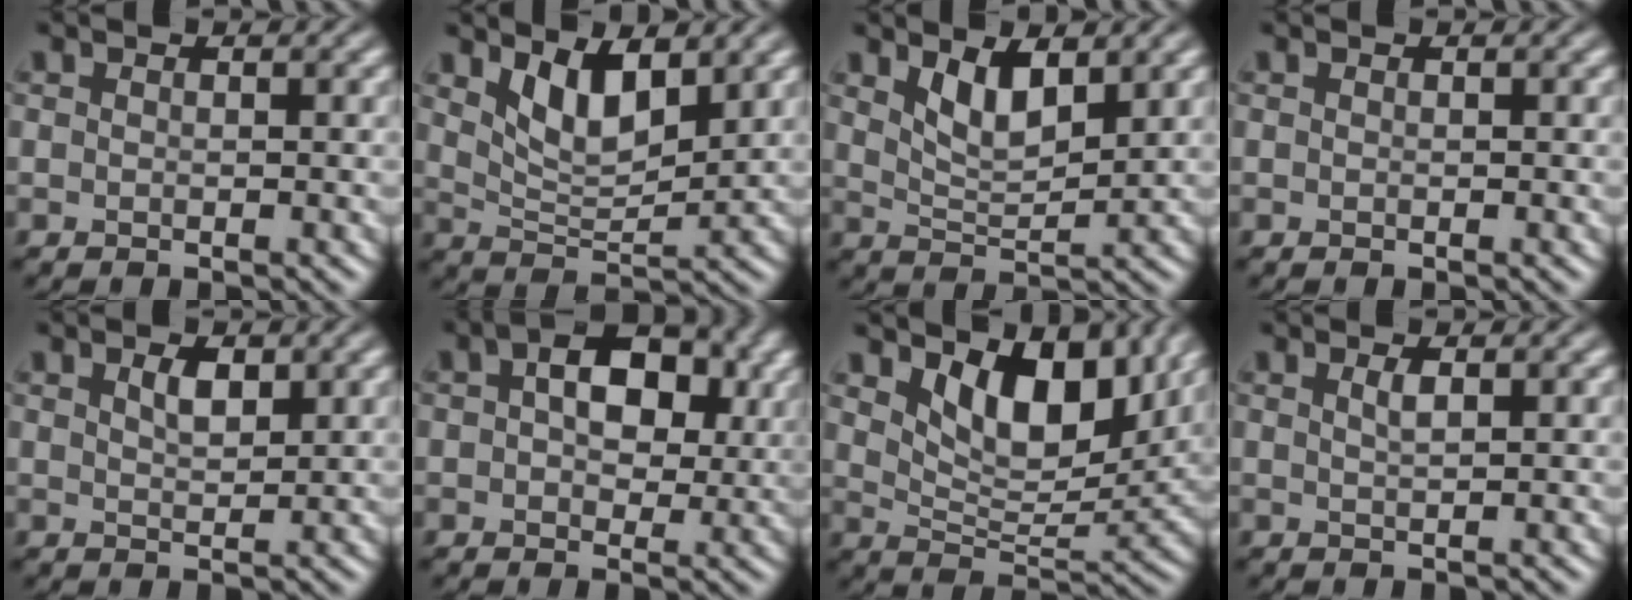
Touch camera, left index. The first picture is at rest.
{"total": 4.7, "force": [2.5, 2.0, 3.4], "torque": [-0.071, -0.009, 0.049]}
{"total": 3.7, "force": [2.1, 1.4, 2.7], "torque": [-0.055, -0.007, 0.043]}
{"total": 0.0}
{"total": 1.8, "force": [1.0, 0.7, 1.2], "torque": [-0.023, 0.000, 0.020]}
{"total": 7.3, "force": [2.0, 4.5, 5.4], "torque": [-0.075, 0.010, 0.017]}
{"total": 7.8, "force": [4.0, 4.0, 5.4], "torque": [-0.089, -0.015, 0.064]}
{"total": 1.1, "force": [0.6, 0.3, 0.9], "torque": [-0.013, 0.002, 0.008]}